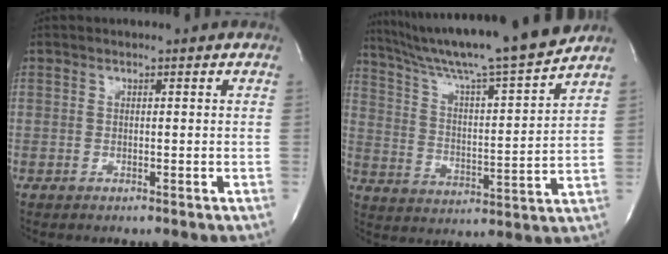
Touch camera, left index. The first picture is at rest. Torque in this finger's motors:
{"motor_torque": [0.24, -0.12, 0.23, 0.08]}